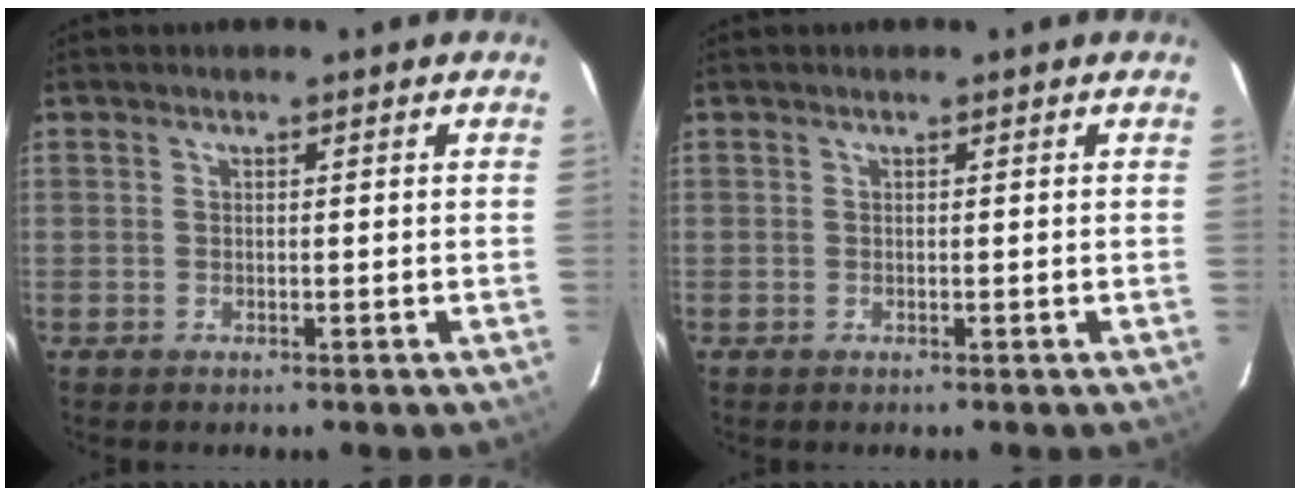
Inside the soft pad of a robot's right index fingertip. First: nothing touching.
{"total": 0.0}